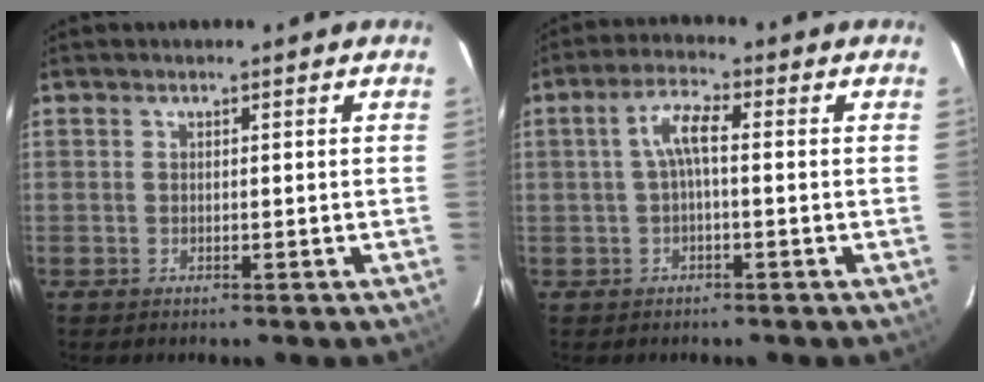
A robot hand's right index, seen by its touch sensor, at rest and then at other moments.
{"total": 4.5, "force": [-0.2, 1.2, 4.3], "torque": [-0.089, 0.014, -0.002]}